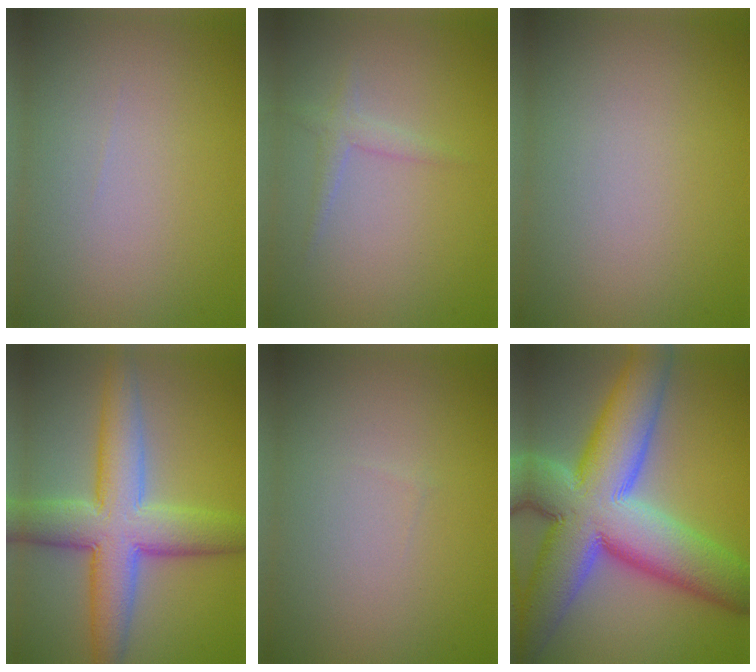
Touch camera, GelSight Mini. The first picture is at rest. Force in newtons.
{"total": 1.4, "press": 1.4, "slide": 0.0}
{"total": 0.0}
{"total": 8.6, "press": 8.6, "slide": 0.2}
{"total": 0.0}
{"total": 15.0, "press": 14.9, "slide": 1.2}